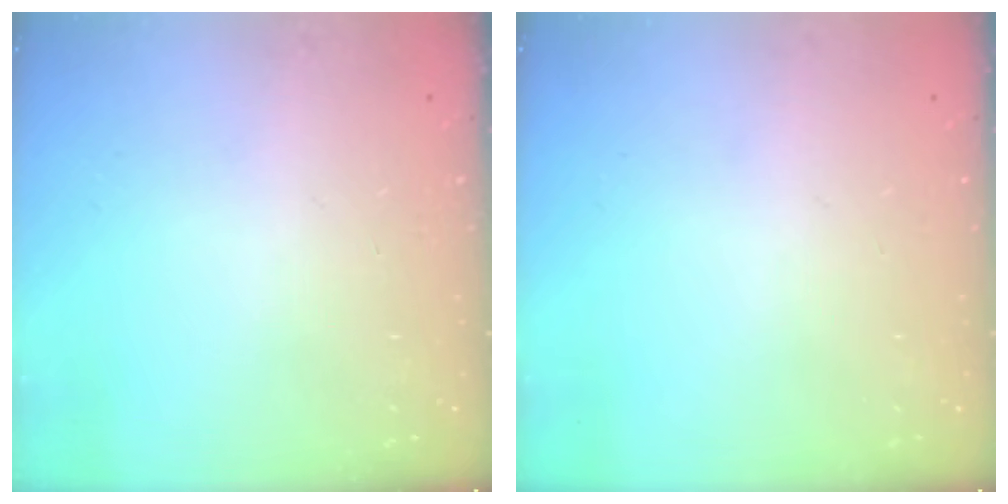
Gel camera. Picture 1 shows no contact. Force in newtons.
{"total": 0.0}